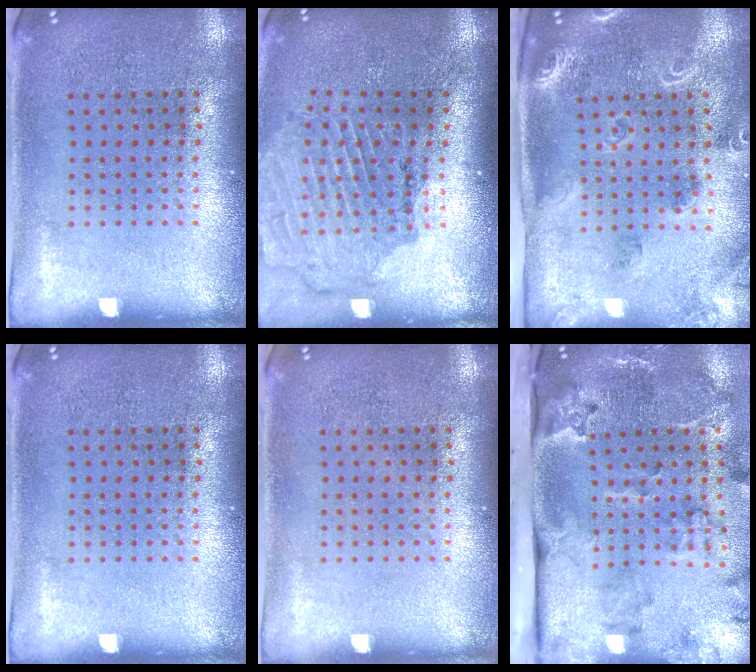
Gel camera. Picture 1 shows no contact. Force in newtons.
{"total": 1.7, "press": 1.7, "slide": 0.1}
{"total": 1.7, "press": 1.7, "slide": 0.3}
{"total": 0.0}
{"total": 0.0}
{"total": 3.9, "press": 2.6, "slide": 2.9}